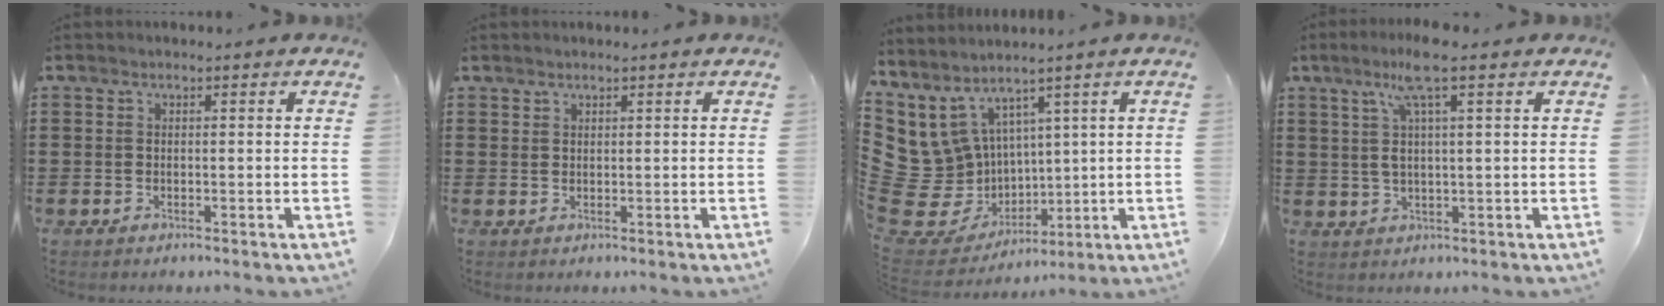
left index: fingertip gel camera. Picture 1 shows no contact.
{"total": 1.2, "force": [1.1, 0.3, 0.1], "torque": [-0.004, 0.000, 0.022]}
{"total": 8.7, "force": [1.5, 8.3, 2.1], "torque": [-0.115, -0.040, 0.036]}
{"total": 6.7, "force": [3.5, 0.5, 5.7], "torque": [-0.118, 0.006, 0.058]}